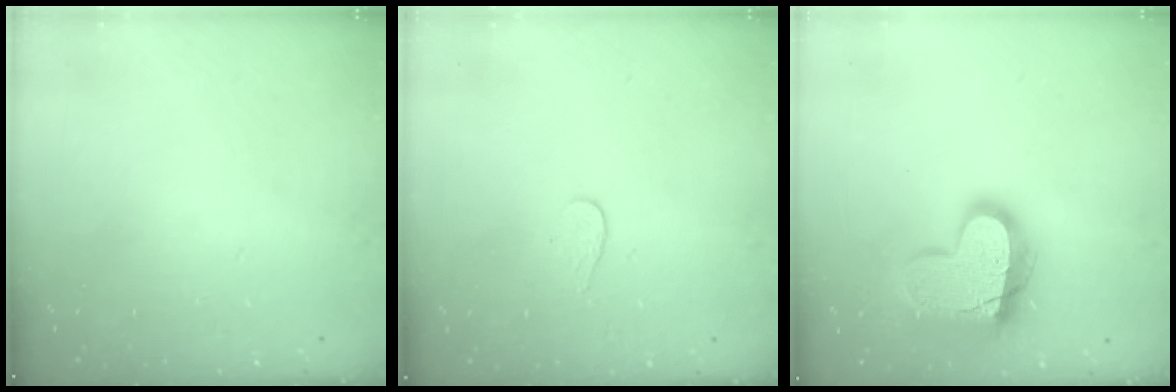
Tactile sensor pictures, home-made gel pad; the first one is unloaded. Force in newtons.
{"total": 3.8, "press": 3.8, "slide": 0.3}
{"total": 17.6, "press": 17.6, "slide": 1.2}